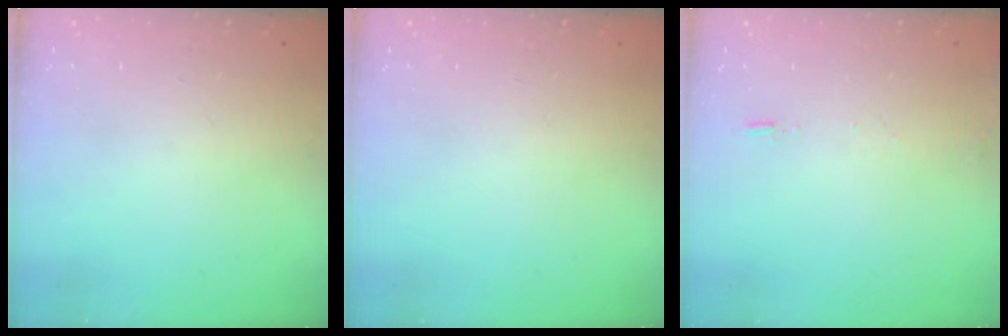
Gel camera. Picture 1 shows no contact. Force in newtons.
{"total": 0.0}
{"total": 5.6, "press": 5.3, "slide": 1.8}